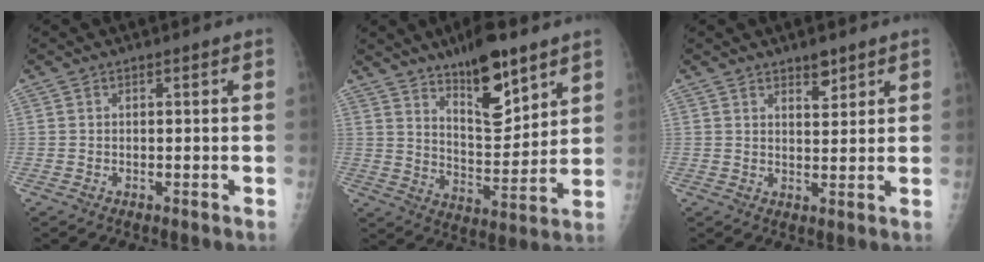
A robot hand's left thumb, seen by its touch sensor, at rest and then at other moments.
{"total": 14.0, "force": [9.1, 4.8, 9.4], "torque": [-0.122, -0.065, 0.157]}
{"total": 3.5, "force": [2.5, 1.5, 1.9], "torque": [-0.016, -0.018, 0.041]}